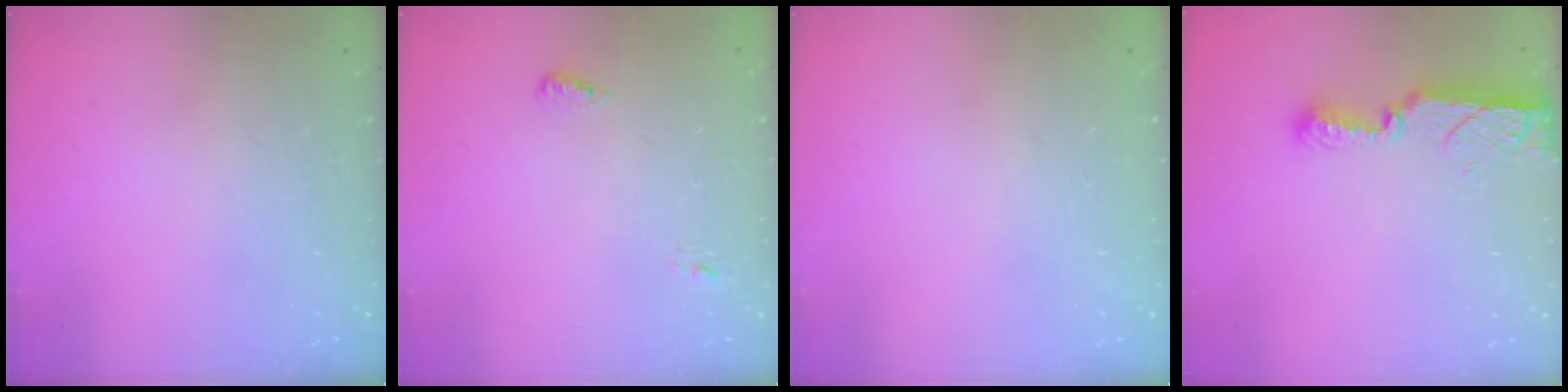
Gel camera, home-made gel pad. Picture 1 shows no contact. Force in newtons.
{"total": 4.9, "press": 4.6, "slide": 1.5}
{"total": 1.1, "press": 0.9, "slide": 0.6}
{"total": 8.3, "press": 8.3, "slide": 0.7}